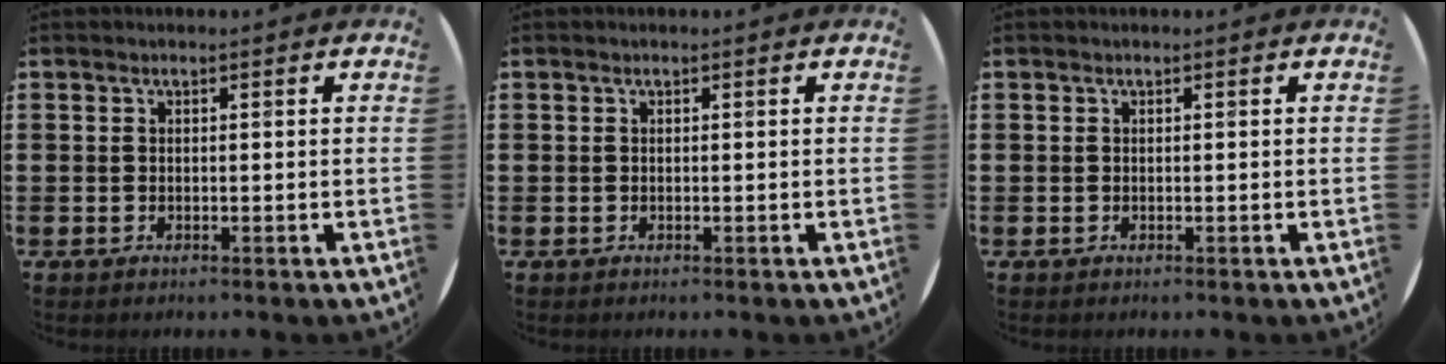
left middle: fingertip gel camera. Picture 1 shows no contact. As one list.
[{"total": 0.0}, {"total": 0.0}]